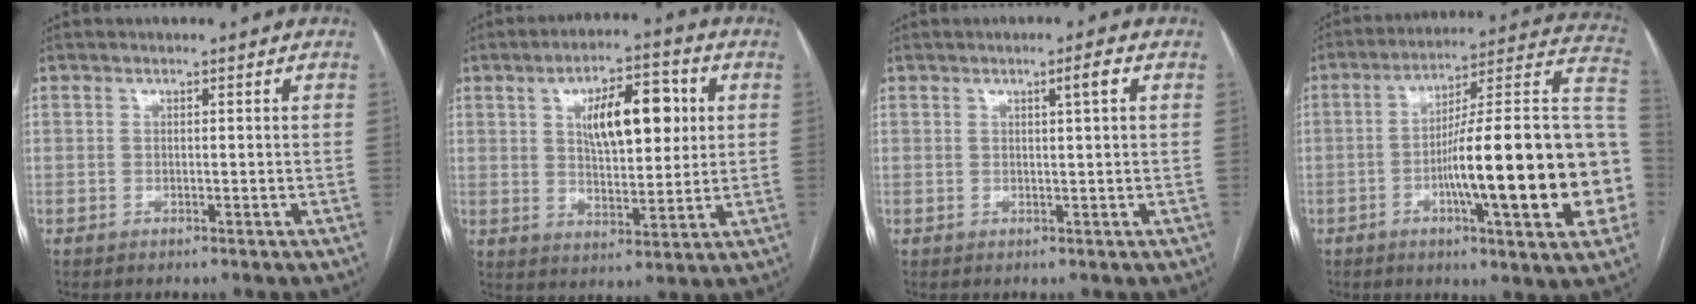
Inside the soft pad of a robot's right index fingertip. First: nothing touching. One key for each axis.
{"total": 11.2, "fx": 3.1, "fy": 4.4, "fz": 9.8, "tx": -0.157, "ty": 0.017, "tz": 0.054}
{"total": 2.0, "fx": 0.7, "fy": -0.2, "fz": 1.9, "tx": -0.031, "ty": 0.001, "tz": 0.012}
{"total": 26.2, "fx": -4.9, "fy": 3.2, "fz": 25.6, "tx": -0.289, "ty": 0.022, "tz": -0.074}